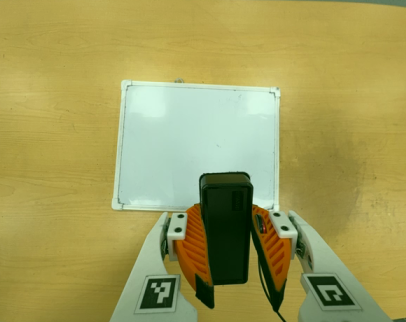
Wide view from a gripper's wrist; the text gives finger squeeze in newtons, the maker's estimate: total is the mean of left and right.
{"total": 6.0, "left": 5.5, "right": 6.4}